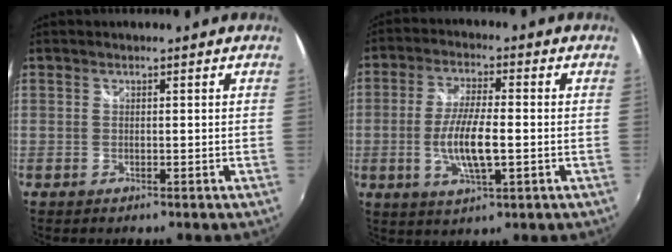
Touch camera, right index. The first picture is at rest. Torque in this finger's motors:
{"motor_torque": [0.51, 0.00, 0.61, 0.14]}